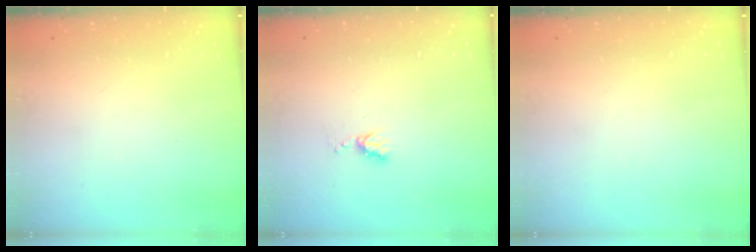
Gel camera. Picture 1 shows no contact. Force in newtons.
{"total": 3.8, "press": 3.8, "slide": 0.4}
{"total": 0.0}